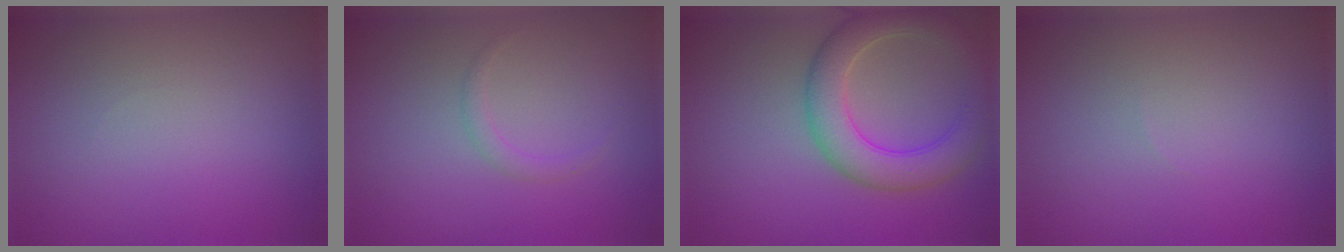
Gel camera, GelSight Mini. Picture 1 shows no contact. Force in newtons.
{"total": 1.0, "press": 1.0, "slide": 0.0}
{"total": 5.6, "press": 5.6, "slide": 0.2}
{"total": 0.0}